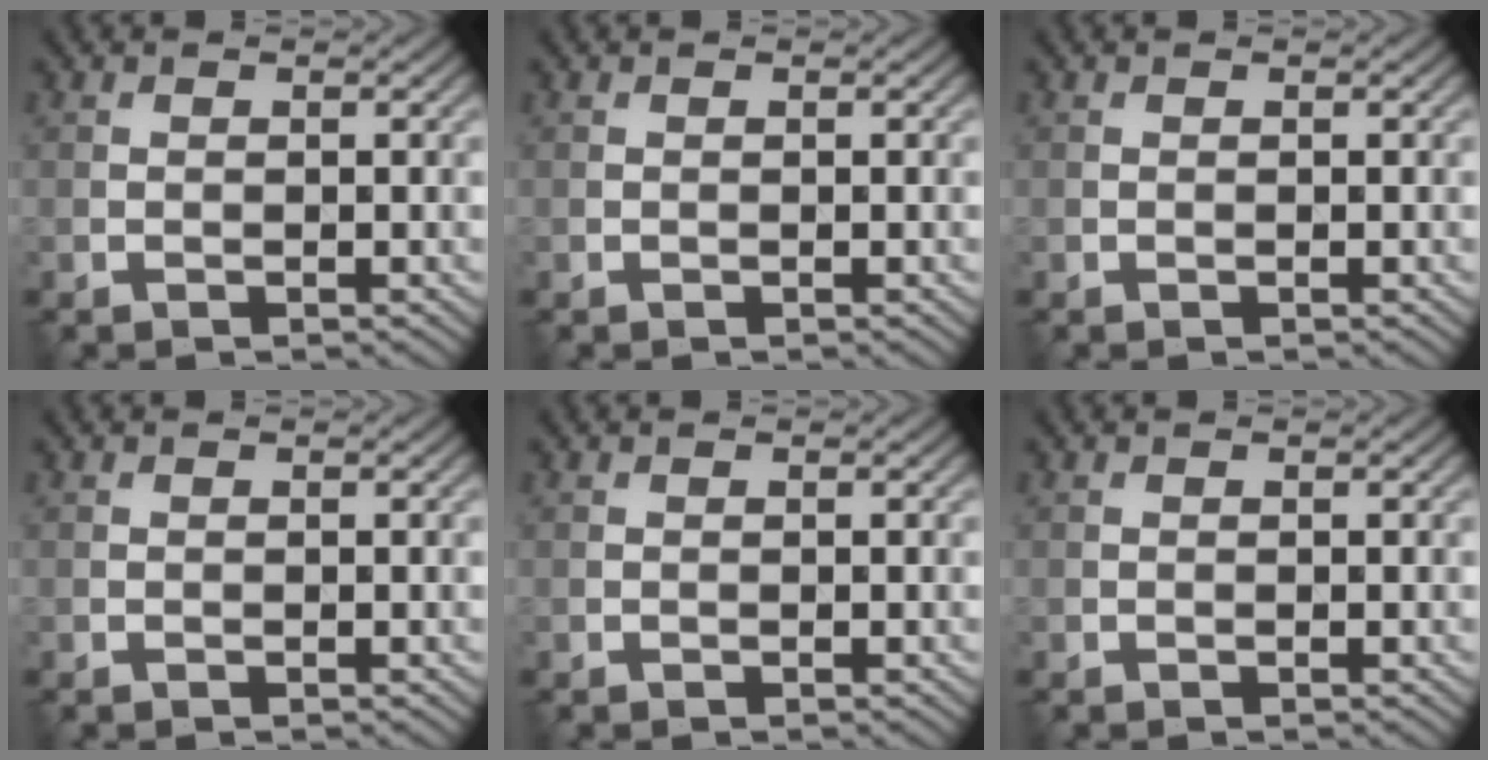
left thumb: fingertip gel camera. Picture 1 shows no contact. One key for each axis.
{"total": 0.0}
{"total": 0.0}
{"total": 0.0}
{"total": 0.0}
{"total": 0.0}